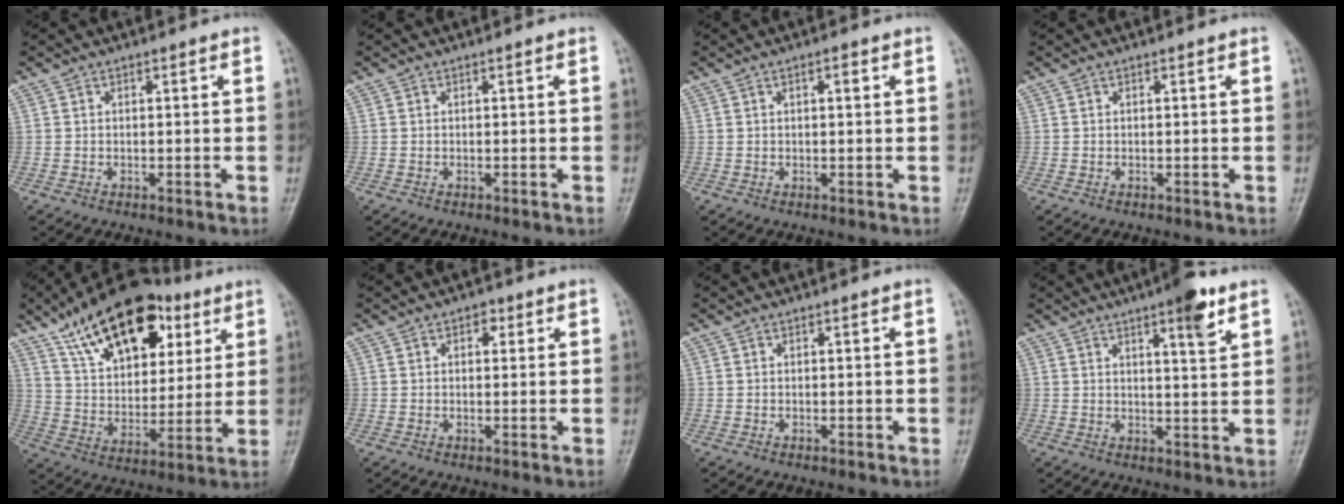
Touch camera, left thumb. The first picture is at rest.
{"total": 0.0}
{"total": 1.5, "force": [0.5, 0.5, 1.3], "torque": [-0.019, 0.002, 0.006]}
{"total": 0.0}
{"total": 23.4, "force": [12.8, 12.7, 14.9], "torque": [-0.212, -0.023, 0.218]}
{"total": 2.1, "force": [0.9, 1.4, 1.3], "torque": [-0.006, 0.001, 0.008]}
{"total": 0.0}
{"total": 7.0, "force": [4.2, 1.3, 5.4], "torque": [-0.071, -0.022, 0.058]}